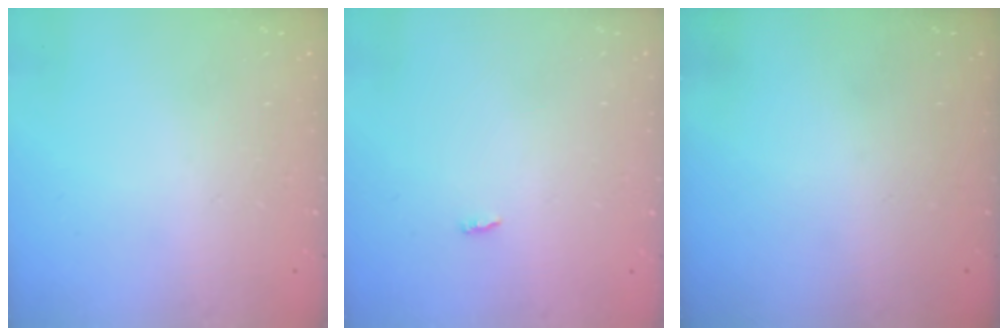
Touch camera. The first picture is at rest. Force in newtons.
{"total": 1.9, "press": 1.9, "slide": 0.2}
{"total": 0.0}